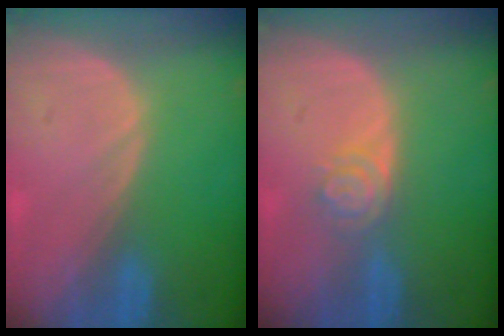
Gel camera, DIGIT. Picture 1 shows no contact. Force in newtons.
{"total": 4.0, "press": 3.3, "slide": 2.1}